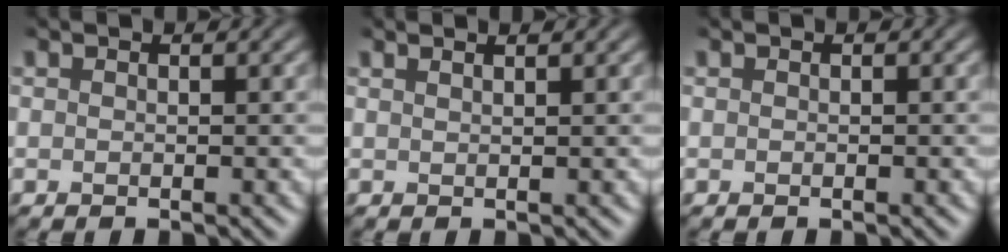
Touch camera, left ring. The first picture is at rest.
{"total": 1.9, "force": [1.3, 0.7, 1.2], "torque": [0.001, -0.002, -0.001]}
{"total": 0.0}